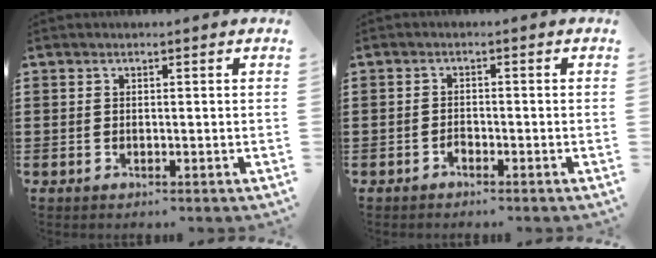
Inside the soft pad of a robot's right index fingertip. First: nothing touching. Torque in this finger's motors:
{"motor_torque": [1.20, 0.94, 0.02, -0.04]}